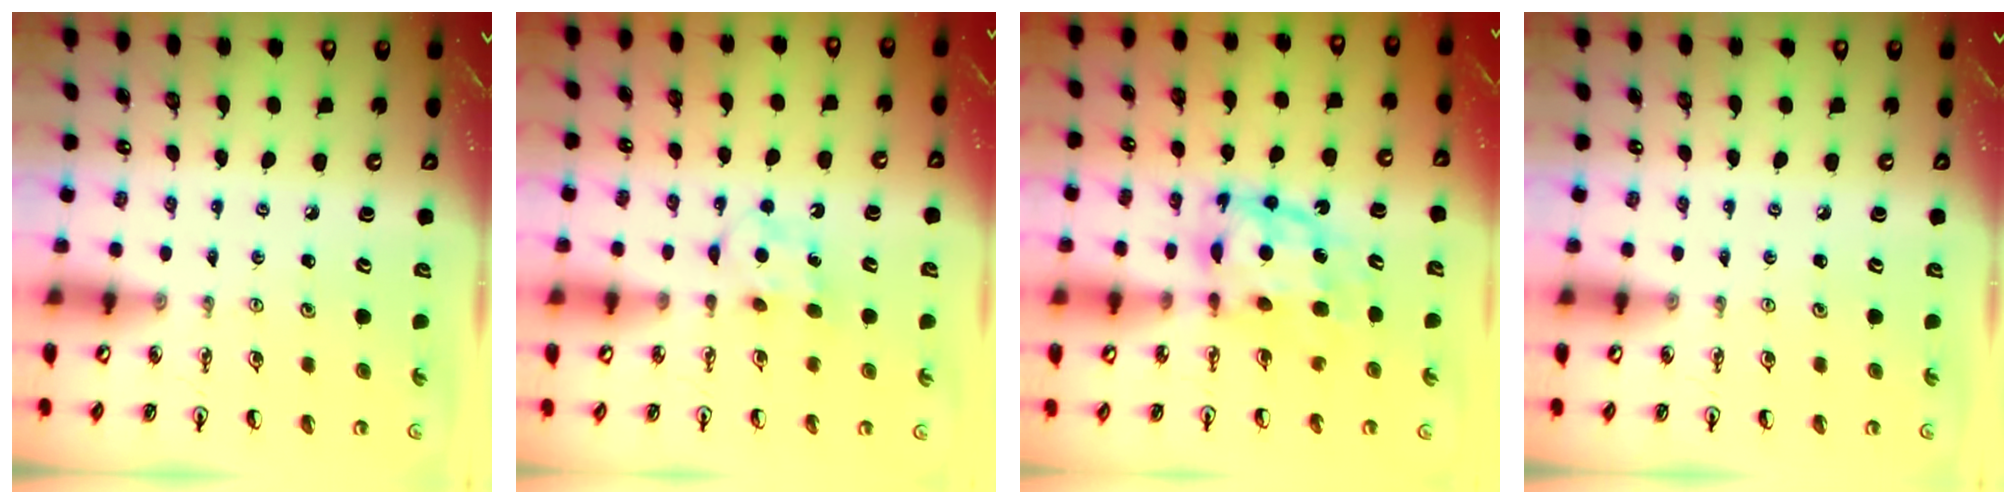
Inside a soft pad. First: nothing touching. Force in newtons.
{"total": 5.7, "press": 5.7, "slide": 0.7}
{"total": 9.5, "press": 9.5, "slide": 0.9}
{"total": 0.0}